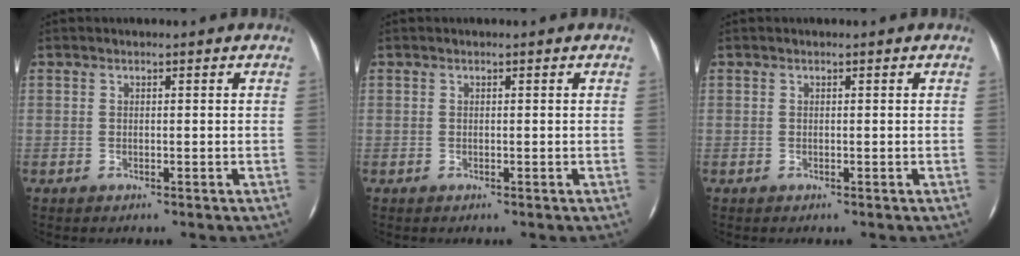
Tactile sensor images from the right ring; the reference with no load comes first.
{"total": 0.0}
{"total": 0.0}